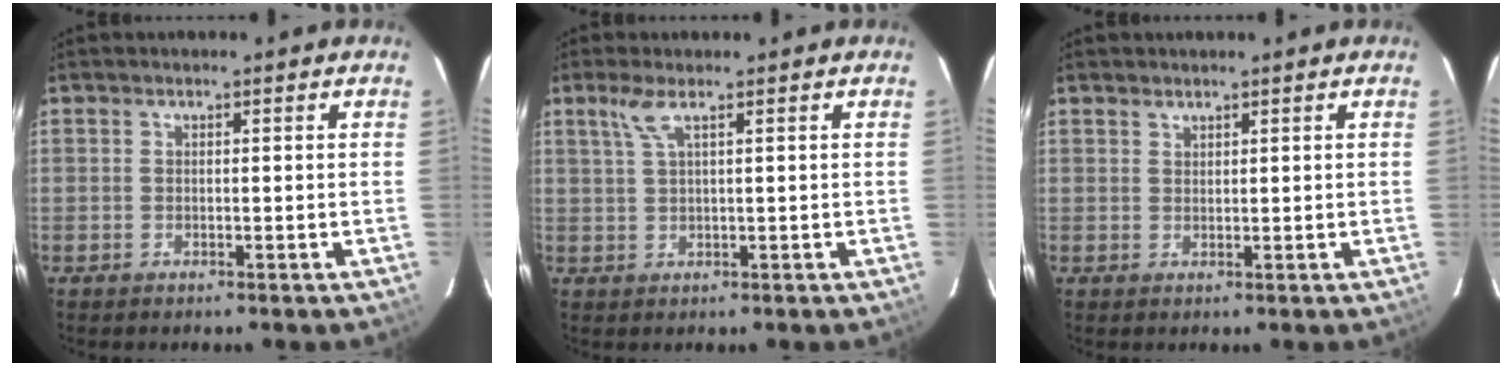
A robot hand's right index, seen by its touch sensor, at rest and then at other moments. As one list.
[{"total": 2.8, "force": [1.5, -0.2, 2.4], "torque": [-0.051, 0.001, 0.035]}, {"total": 0.9, "force": [0.8, 0.4, 0.0], "torque": [-0.001, 0.002, 0.015]}]